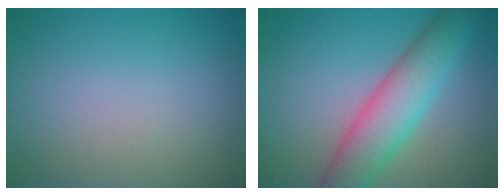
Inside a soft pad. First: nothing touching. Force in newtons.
{"total": 6.9, "press": 6.9, "slide": 0.1}